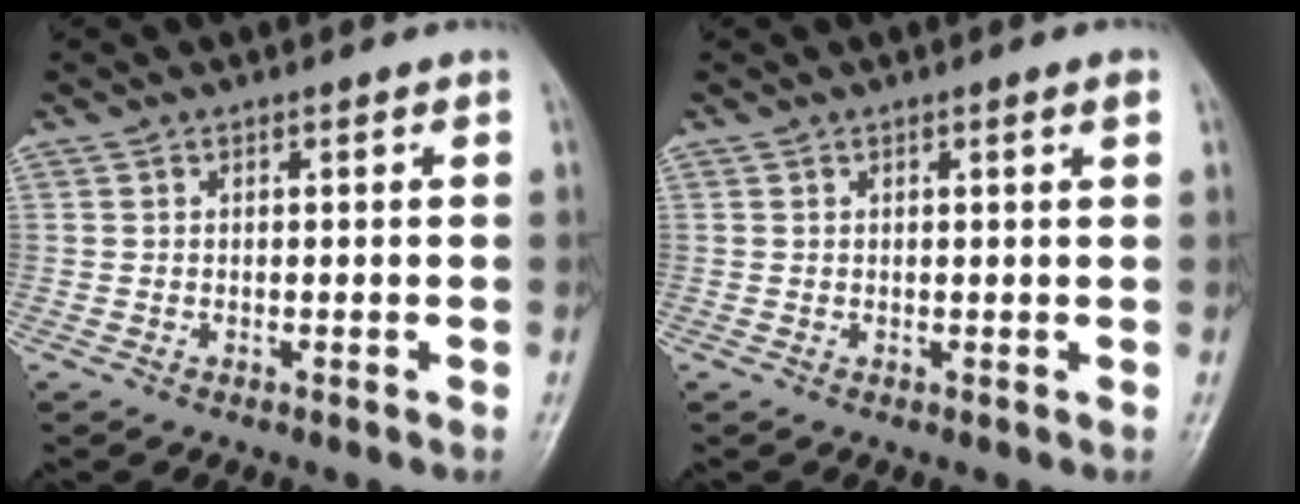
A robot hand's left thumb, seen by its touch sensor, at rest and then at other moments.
{"total": 1.2, "force": [0.6, -0.1, 1.1], "torque": [-0.017, -0.002, 0.009]}